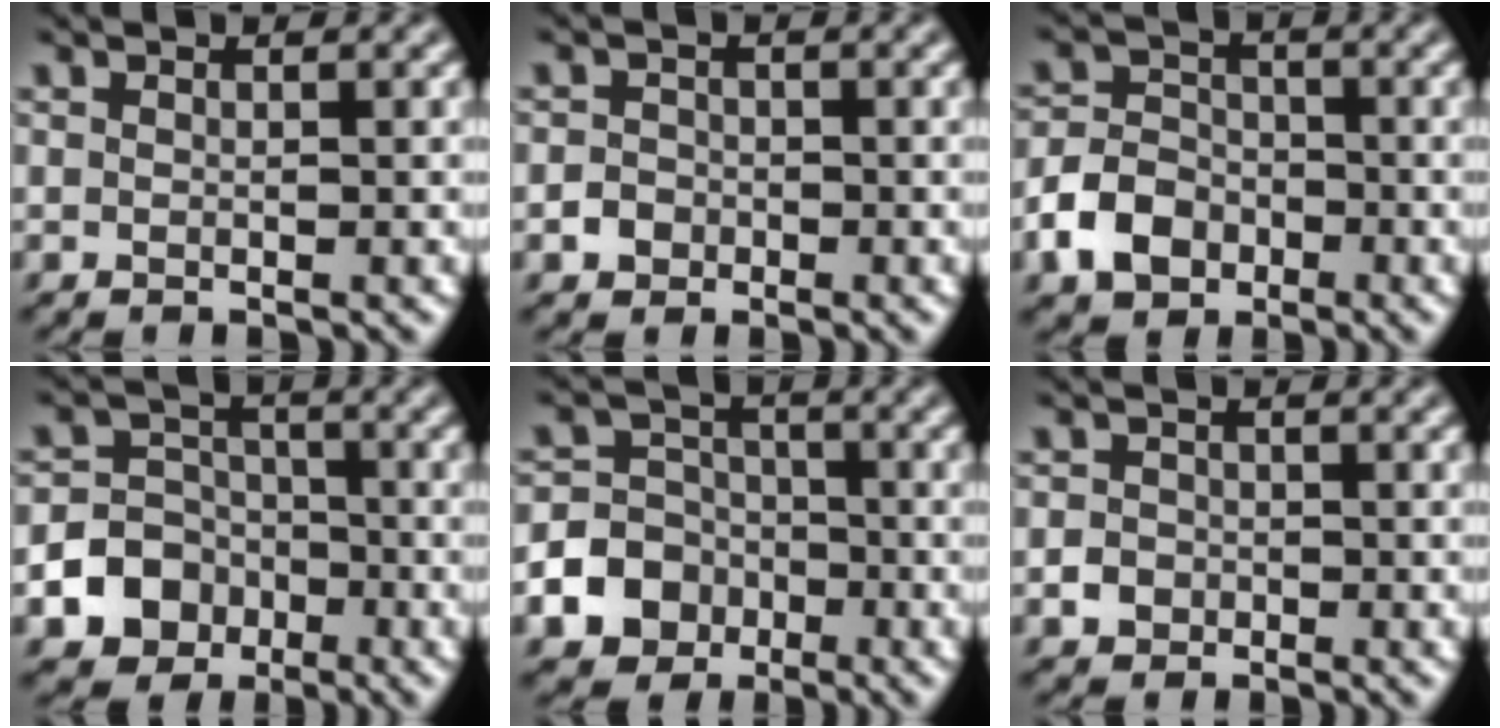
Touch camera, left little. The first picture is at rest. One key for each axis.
{"total": 1.6, "fx": -0.7, "fy": 1.4, "fz": 0.4, "tx": 0.011, "ty": 0.000, "tz": -0.017}
{"total": 4.6, "fx": -2.3, "fy": 3.4, "fz": 2.0, "tx": -0.043, "ty": 0.003, "tz": -0.051}
{"total": 7.9, "fx": -3.6, "fy": 6.8, "fz": 1.7, "tx": -0.021, "ty": -0.010, "tz": -0.082}
{"total": 9.0, "fx": -4.0, "fy": 7.9, "fz": 1.8, "tx": -0.035, "ty": -0.016, "tz": -0.089}
{"total": 1.9, "fx": -0.7, "fy": 1.7, "fz": 0.5, "tx": 0.005, "ty": 0.001, "tz": -0.018}